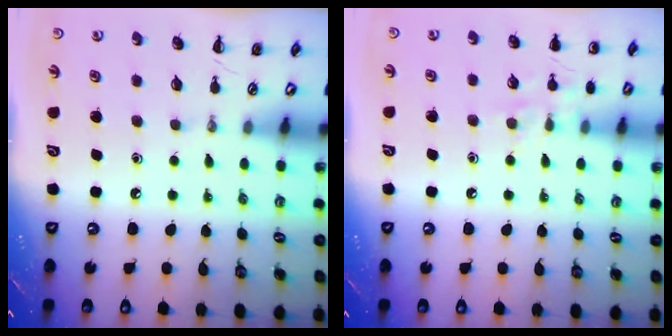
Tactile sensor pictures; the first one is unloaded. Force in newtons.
{"total": 7.7, "press": 7.5, "slide": 1.6}